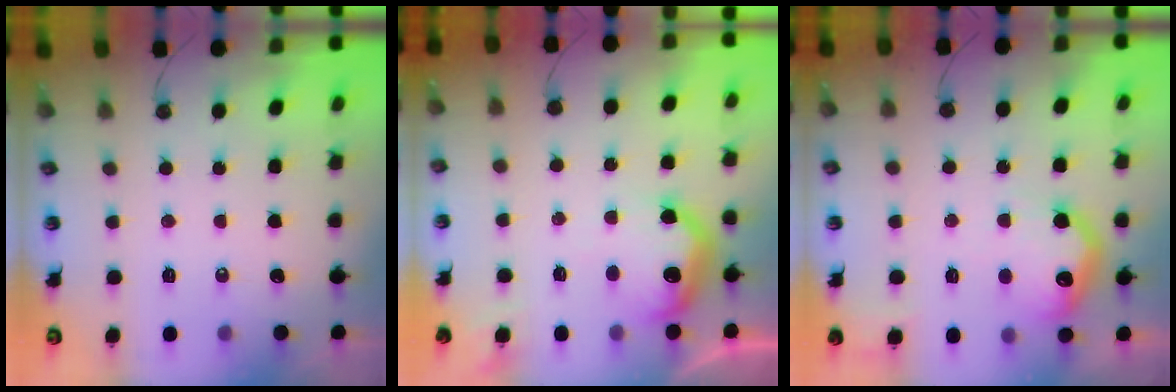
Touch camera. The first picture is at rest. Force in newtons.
{"total": 13.8, "press": 13.7, "slide": 0.8}
{"total": 14.6, "press": 14.6, "slide": 0.8}